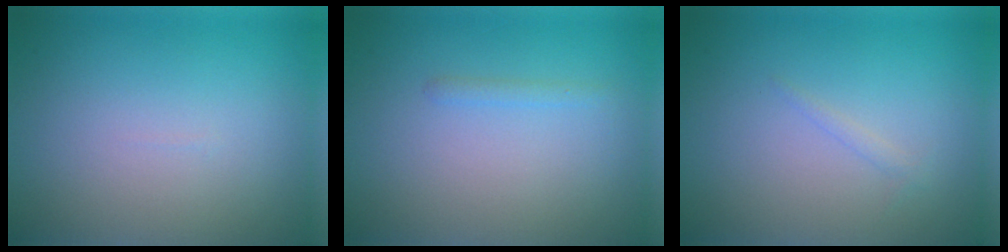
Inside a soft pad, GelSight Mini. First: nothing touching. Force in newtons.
{"total": 0.7, "press": 0.7, "slide": 0.0}
{"total": 0.6, "press": 0.6, "slide": 0.1}